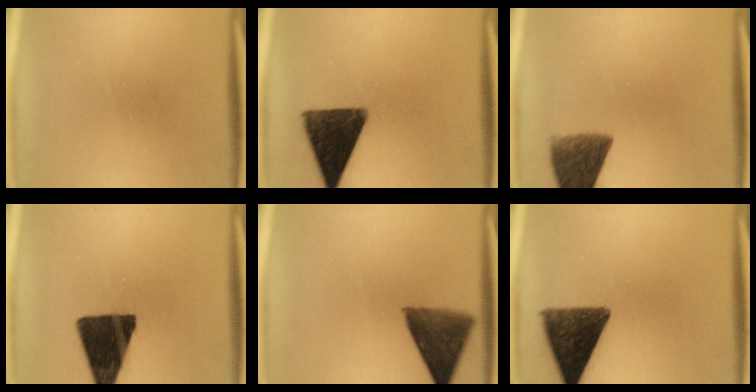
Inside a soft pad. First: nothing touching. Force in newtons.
{"total": 13.9}
{"total": 8.9}
{"total": 16.9}
{"total": 9.7}
{"total": 12.0}